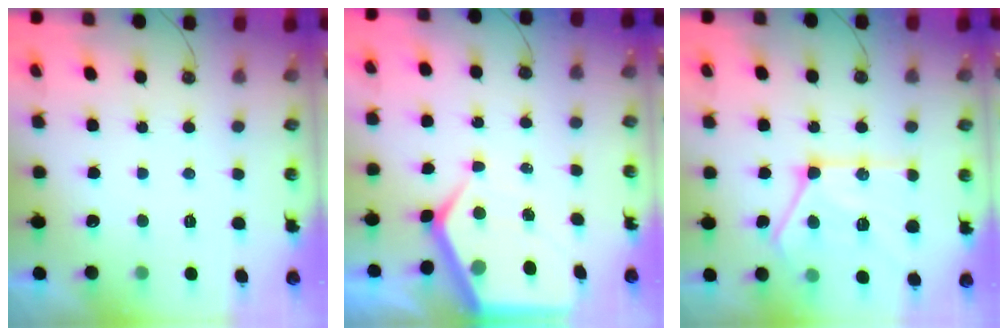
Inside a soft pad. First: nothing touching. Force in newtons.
{"total": 8.5, "press": 8.5, "slide": 0.7}
{"total": 17.4, "press": 17.3, "slide": 0.8}